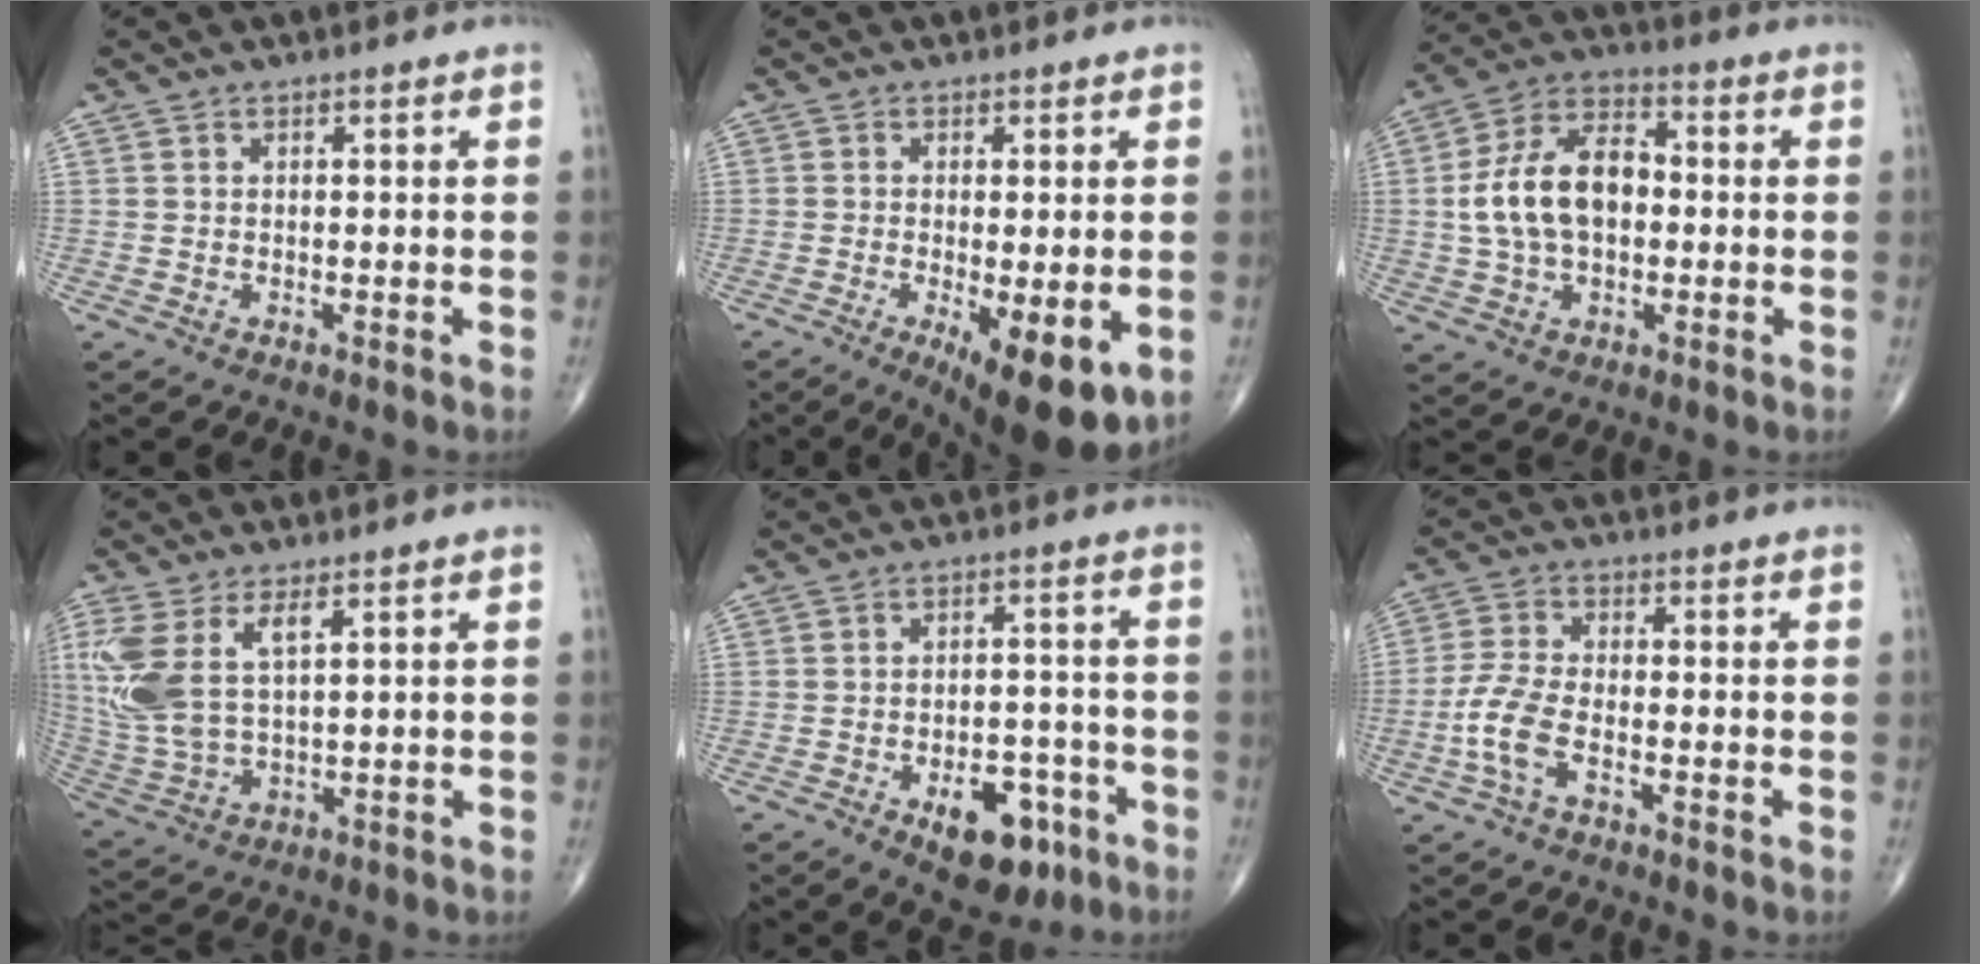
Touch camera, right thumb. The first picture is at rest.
{"total": 12.3, "force": [-4.1, 3.8, 10.9], "torque": [-0.149, -0.021, -0.054]}
{"total": 14.1, "force": [0.0, 8.8, 11.0], "torque": [-0.190, 0.029, -0.006]}
{"total": 12.4, "force": [4.1, 5.7, 10.2], "torque": [-0.245, -0.008, 0.097]}
{"total": 11.1, "force": [-5.4, 6.2, 7.5], "torque": [-0.072, 0.033, -0.068]}
{"total": 6.9, "force": [-2.7, 3.2, 5.4], "torque": [-0.128, 0.021, -0.058]}